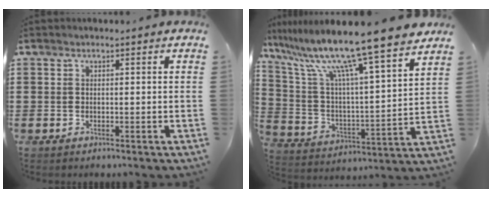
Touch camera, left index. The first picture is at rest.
{"total": 13.4, "force": [11.0, -0.8, 7.5], "torque": [-0.184, -0.078, 0.180]}